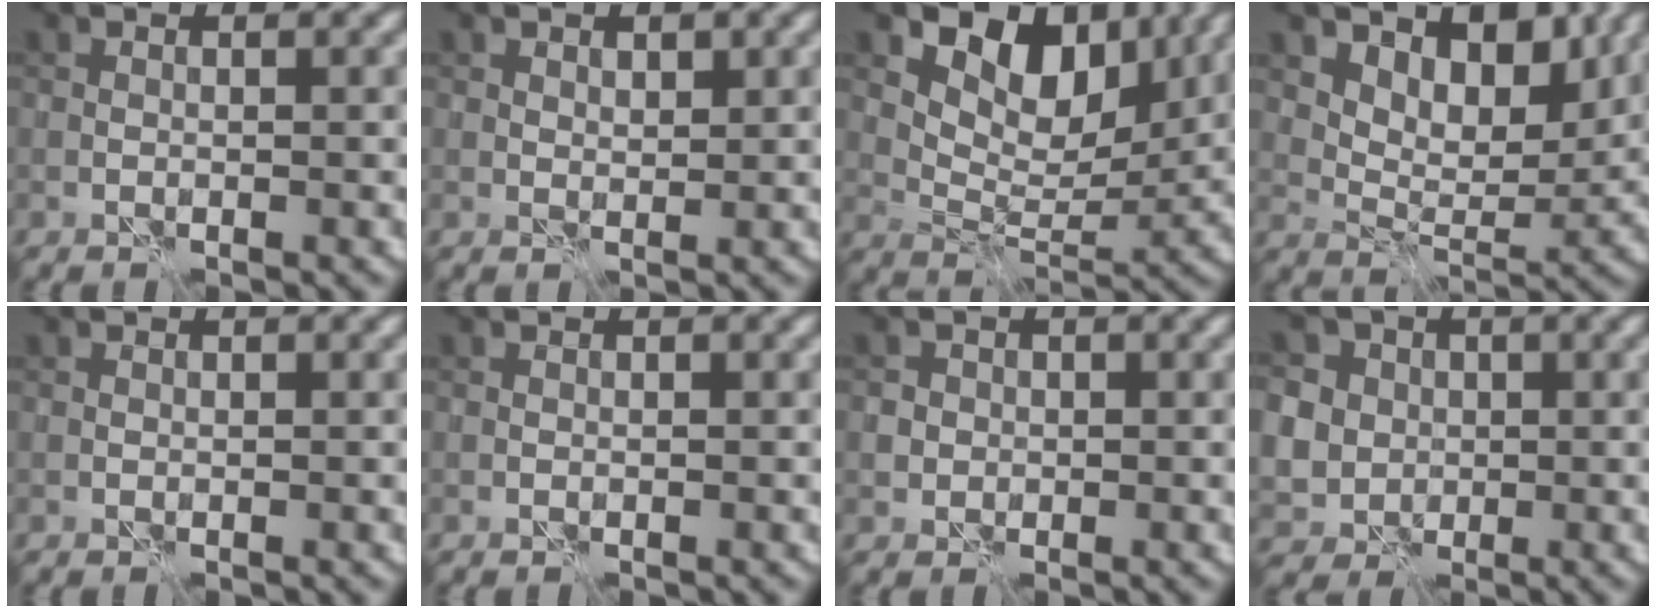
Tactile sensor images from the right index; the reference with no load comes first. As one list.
[{"total": 1.3, "force": [0.8, 0.7, 0.7], "torque": [-0.009, -0.002, 0.014]}, {"total": 7.6, "force": [4.3, 4.4, 4.4], "torque": [-0.062, -0.012, 0.068]}, {"total": 6.5, "force": [4.0, 3.5, 3.7], "torque": [-0.053, -0.014, 0.059]}, {"total": 0.0}, {"total": 0.0}, {"total": 1.8, "force": [0.3, 1.7, 0.4], "torque": [0.004, 0.003, 0.000]}, {"total": 7.9, "force": [2.3, 7.0, 3.0], "torque": [-0.071, 0.024, 0.022]}]